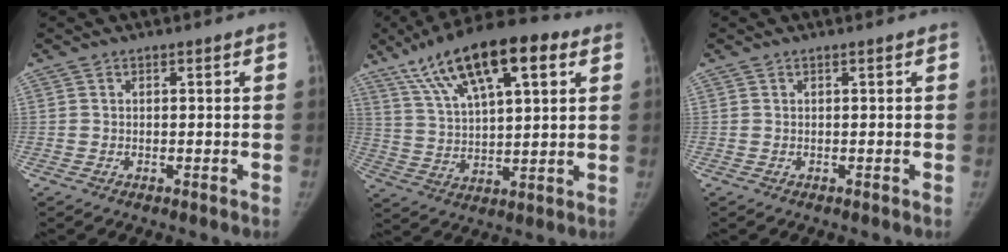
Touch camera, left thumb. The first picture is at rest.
{"total": 19.6, "force": [10.0, 7.4, 15.2], "torque": [-0.239, -0.009, 0.174]}
{"total": 0.0}